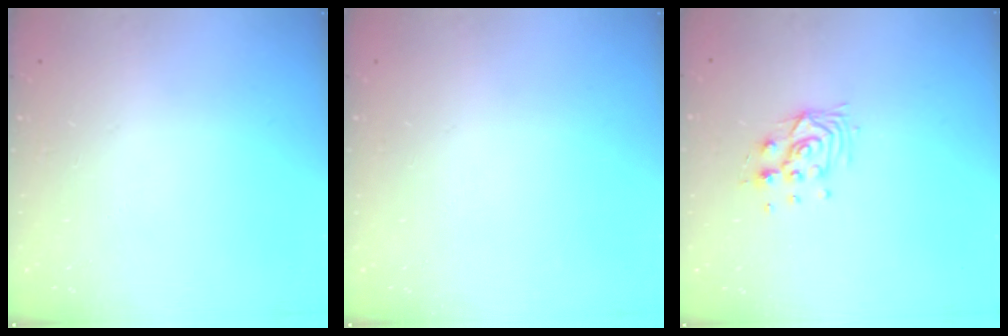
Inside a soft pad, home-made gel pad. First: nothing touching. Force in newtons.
{"total": 0.0}
{"total": 8.3, "press": 8.3, "slide": 0.7}